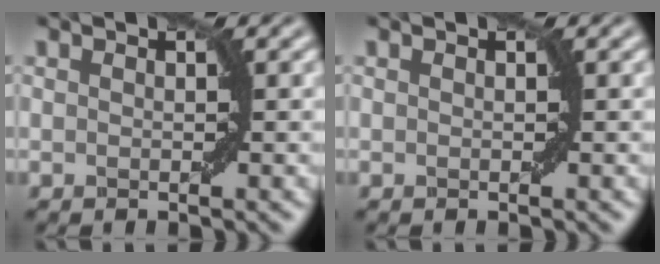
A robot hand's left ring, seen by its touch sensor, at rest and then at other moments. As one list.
[{"total": 0.0}]